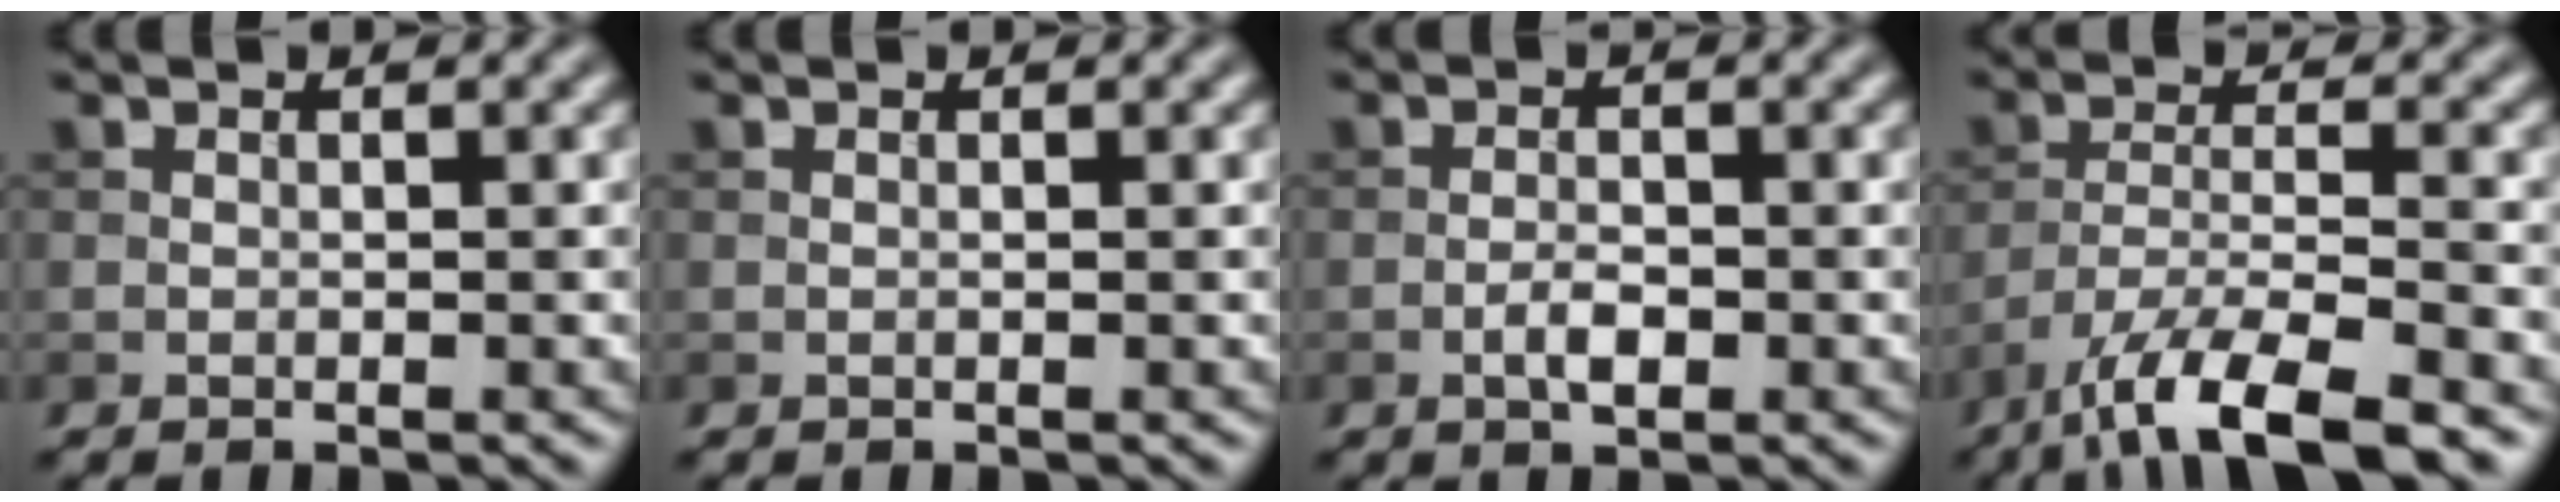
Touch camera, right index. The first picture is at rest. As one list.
[{"total": 0.0}, {"total": 2.0, "force": [-0.8, 0.8, 1.6], "torque": [-0.029, 0.002, -0.019]}, {"total": 9.1, "force": [-6.5, 2.3, 5.9], "torque": [-0.104, -0.003, -0.120]}]